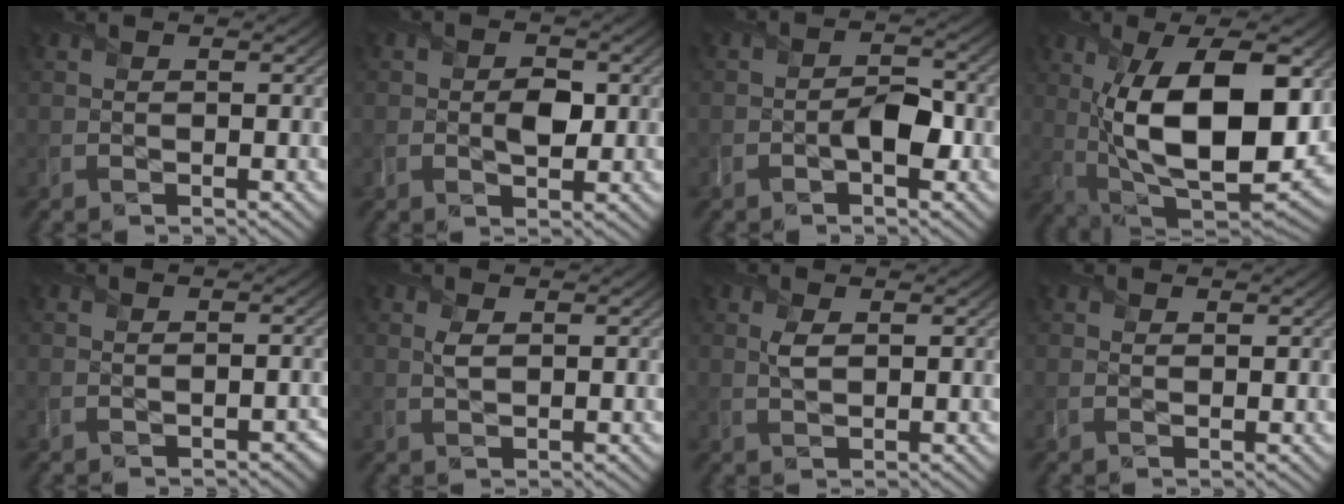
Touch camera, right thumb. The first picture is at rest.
{"total": 2.7, "force": [-0.2, 1.7, 2.1], "torque": [-0.036, -0.007, -0.006]}
{"total": 3.7, "force": [-1.6, 1.7, 2.9], "torque": [-0.047, 0.004, -0.031]}
{"total": 17.1, "force": [2.0, 8.3, 14.9], "torque": [-0.255, -0.010, 0.036]}
{"total": 1.5, "force": [-1.1, 0.8, 0.5], "torque": [-0.006, -0.010, -0.014]}
{"total": 1.6, "force": [0.6, 0.7, 1.4], "torque": [-0.037, 0.002, 0.010]}
{"total": 2.0, "force": [0.6, 0.8, 1.7], "torque": [-0.042, 0.002, 0.012]}
{"total": 0.7, "force": [0.6, 0.2, 0.3], "torque": [-0.009, -0.001, 0.009]}